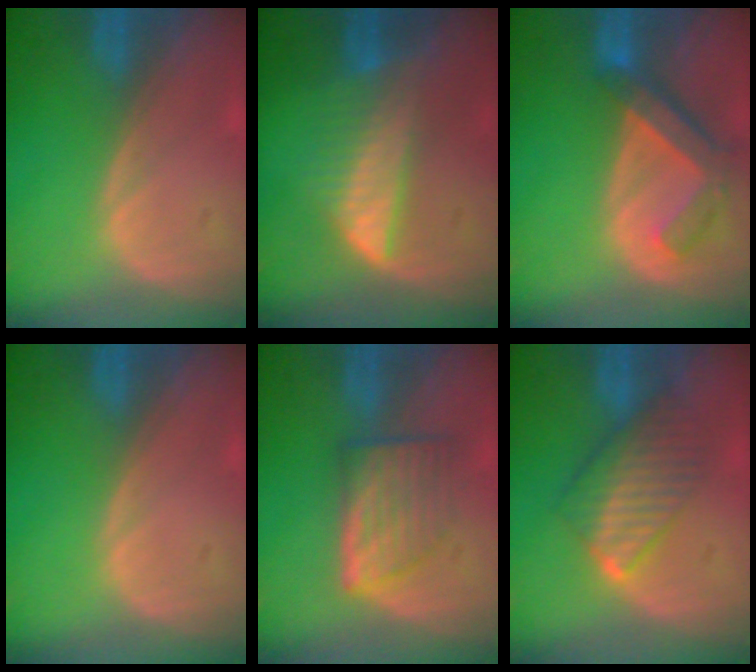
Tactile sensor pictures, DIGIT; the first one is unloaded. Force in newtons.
{"total": 6.3, "press": 6.3, "slide": 0.2}
{"total": 7.1, "press": 6.2, "slide": 3.5}
{"total": 0.0}
{"total": 6.0, "press": 5.8, "slide": 1.7}
{"total": 6.4, "press": 6.4, "slide": 0.8}